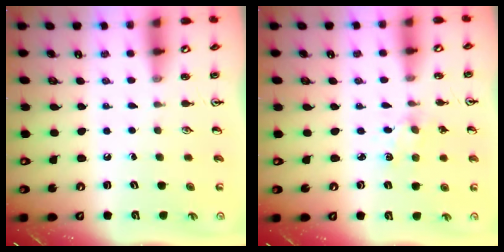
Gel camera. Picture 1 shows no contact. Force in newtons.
{"total": 1.9, "press": 1.9, "slide": 0.3}